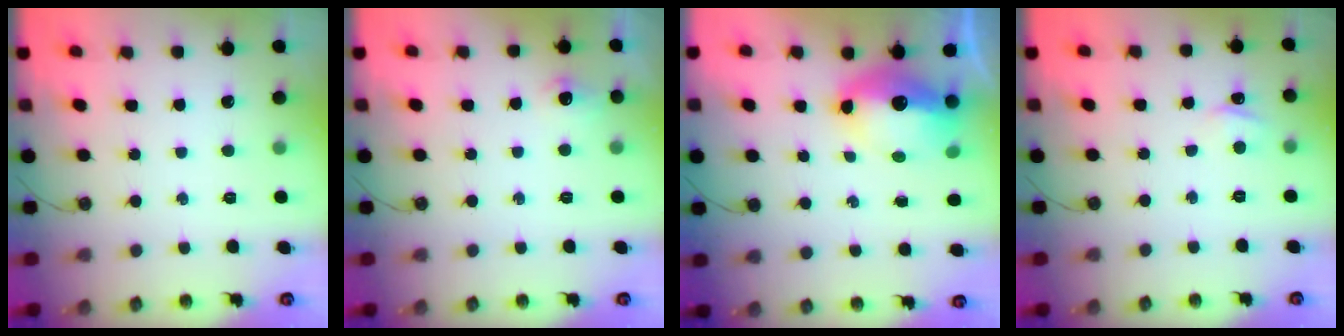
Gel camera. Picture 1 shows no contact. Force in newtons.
{"total": 6.3, "press": 6.3, "slide": 0.8}
{"total": 11.5, "press": 11.4, "slide": 1.5}
{"total": 1.9, "press": 1.9, "slide": 0.2}